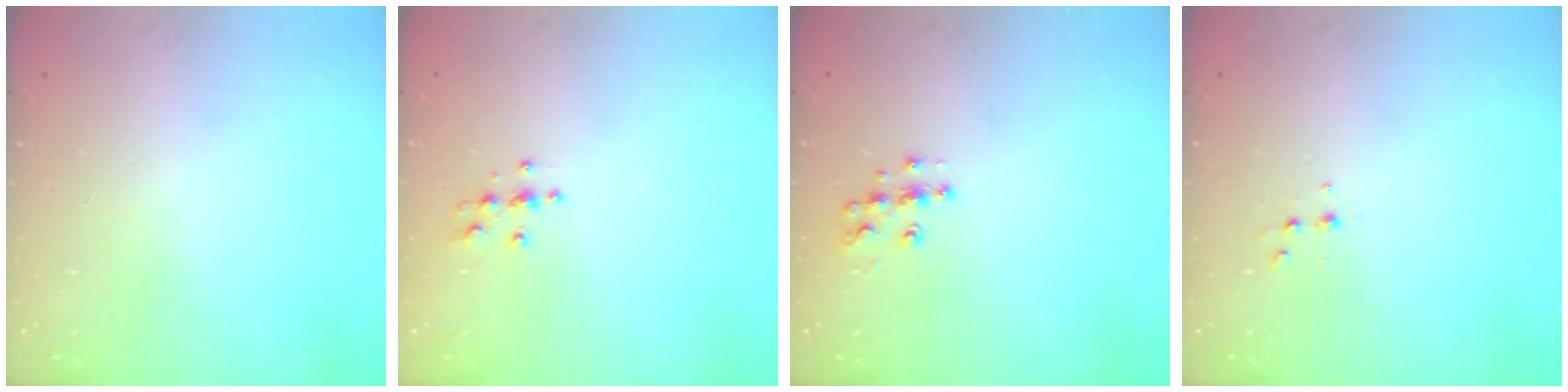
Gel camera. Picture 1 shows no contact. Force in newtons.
{"total": 3.9, "press": 3.8, "slide": 0.4}
{"total": 8.7, "press": 8.7, "slide": 0.5}
{"total": 2.6, "press": 2.5, "slide": 0.8}